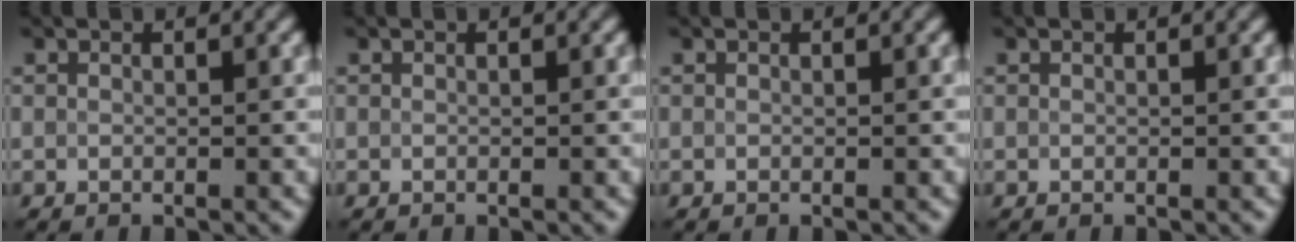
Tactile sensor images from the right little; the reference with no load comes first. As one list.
[{"total": 0.0}, {"total": 0.0}, {"total": 0.0}]